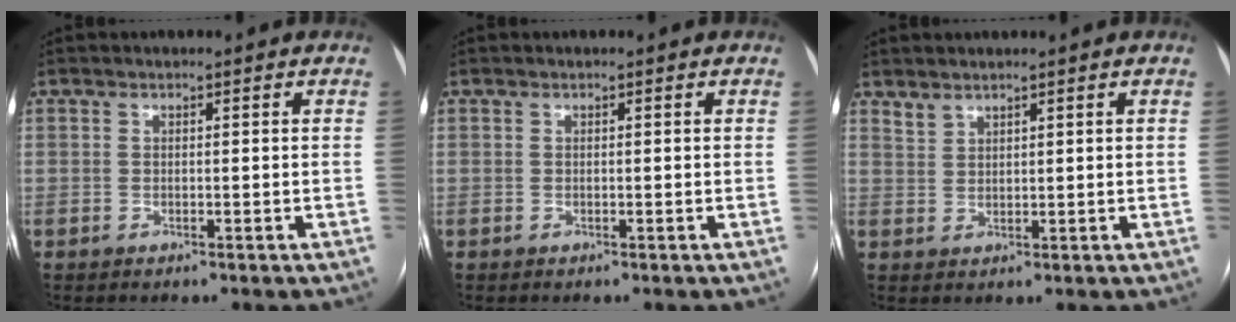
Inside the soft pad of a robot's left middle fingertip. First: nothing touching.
{"total": 0.0}
{"total": 1.7, "force": [1.6, 0.4, 0.2], "torque": [-0.005, 0.005, 0.036]}